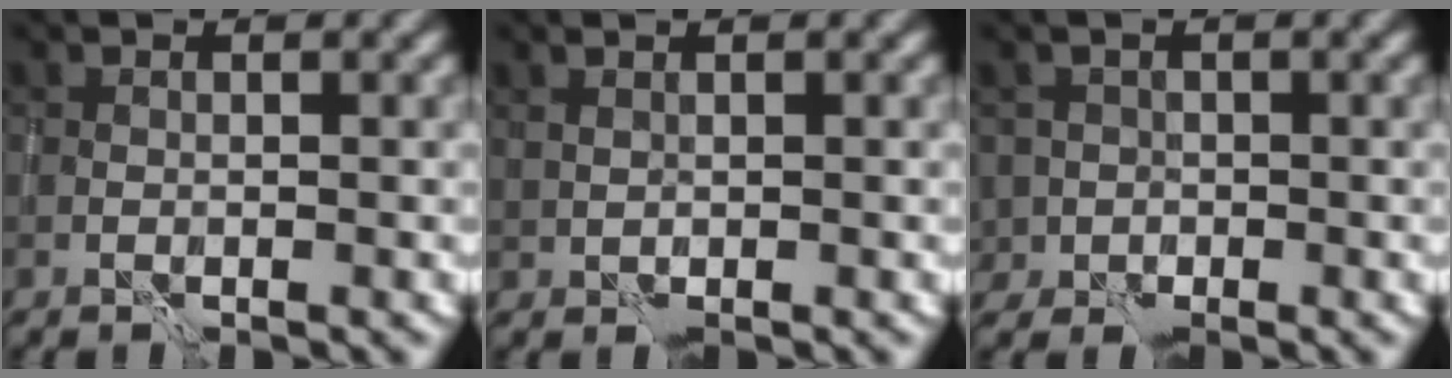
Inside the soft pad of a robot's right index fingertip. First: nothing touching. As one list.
[{"total": 0.6, "force": [0.4, 0.2, 0.4], "torque": [-0.005, -0.002, 0.012]}, {"total": 3.1, "force": [-1.7, 2.6, 0.2], "torque": [0.017, -0.001, -0.031]}]